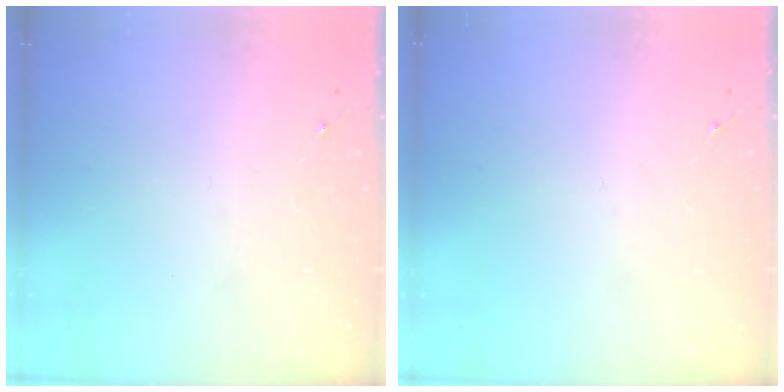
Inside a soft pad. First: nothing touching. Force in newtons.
{"total": 0.0}